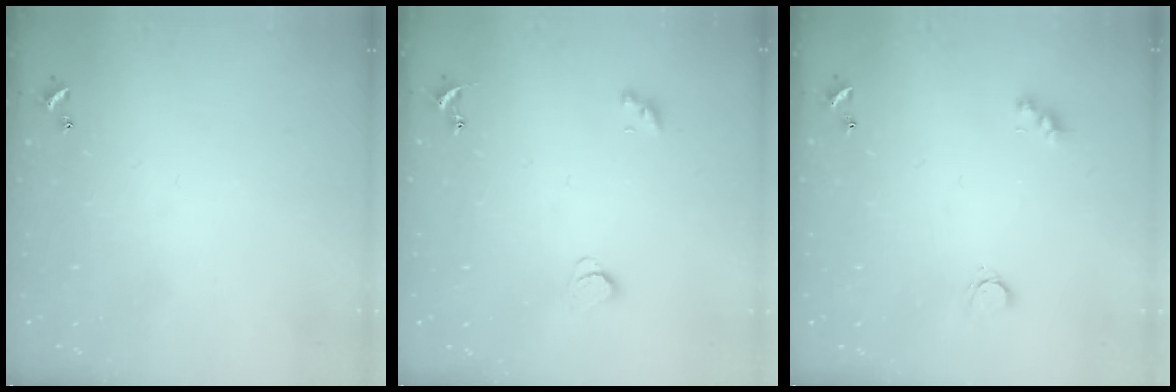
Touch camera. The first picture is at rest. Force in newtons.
{"total": 2.1, "press": 2.1, "slide": 0.5}
{"total": 2.9, "press": 2.9, "slide": 0.5}